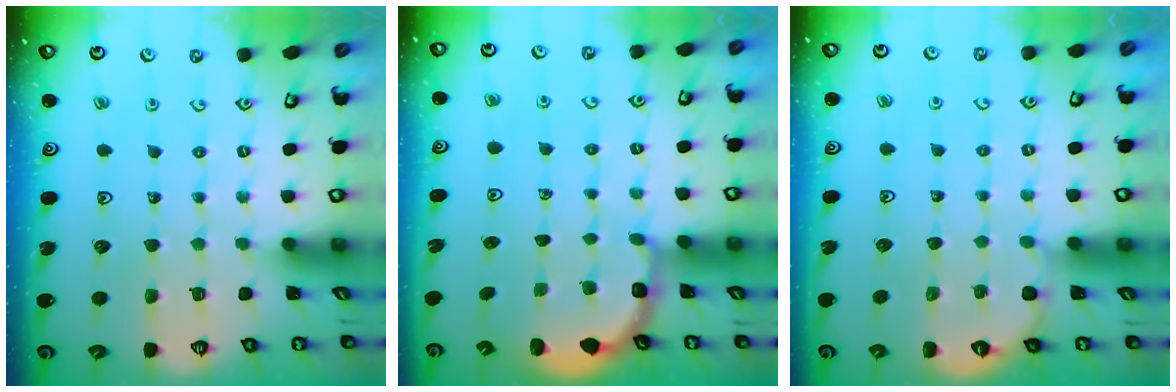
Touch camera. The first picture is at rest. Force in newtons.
{"total": 2.7, "press": 2.3, "slide": 1.5}
{"total": 3.3, "press": 2.9, "slide": 1.6}